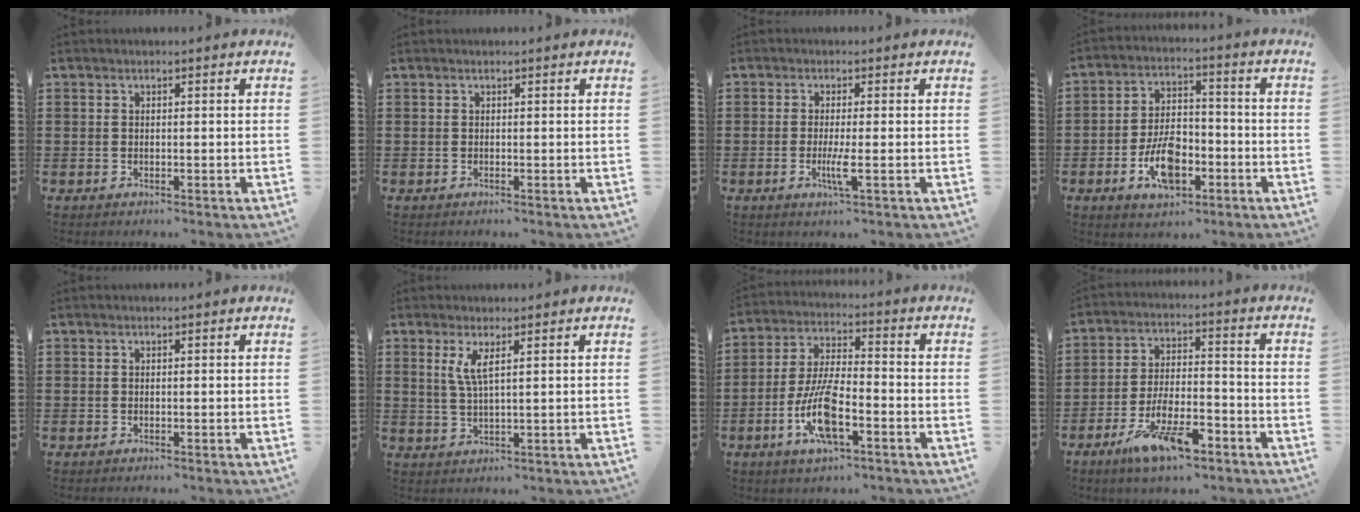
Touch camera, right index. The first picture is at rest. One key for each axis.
{"total": 0.0}
{"total": 3.5, "fx": -1.1, "fy": 0.1, "fz": 3.3, "tx": -0.065, "ty": -0.011, "tz": -0.022}
{"total": 8.6, "fx": -3.3, "fy": 4.6, "fz": 6.5, "tx": -0.125, "ty": 0.003, "tz": -0.062}
{"total": 0.0}
{"total": 3.4, "fx": 1.5, "fy": 0.6, "fz": 3.0, "tx": -0.066, "ty": 0.001, "tz": 0.025}
{"total": 10.3, "fx": -3.9, "fy": 3.4, "fz": 9.0, "tx": -0.197, "ty": -0.007, "tz": -0.075}
{"total": 10.1, "fx": -6.3, "fy": 3.4, "fz": 7.1, "tx": -0.132, "ty": 0.014, "tz": -0.113}